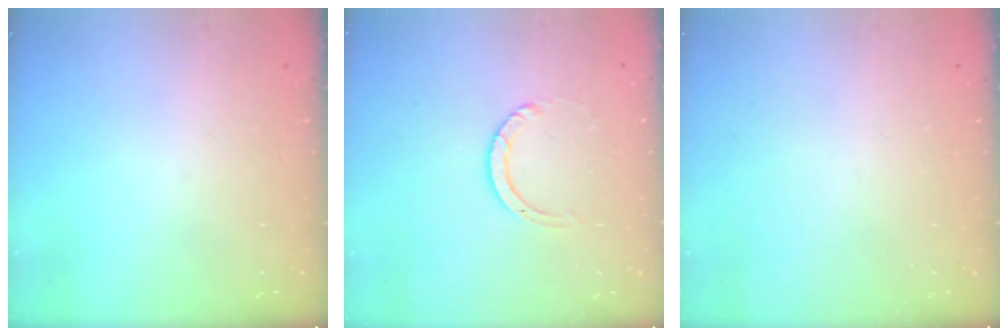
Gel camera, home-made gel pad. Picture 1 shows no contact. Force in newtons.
{"total": 3.5, "press": 3.5, "slide": 0.2}
{"total": 0.0}